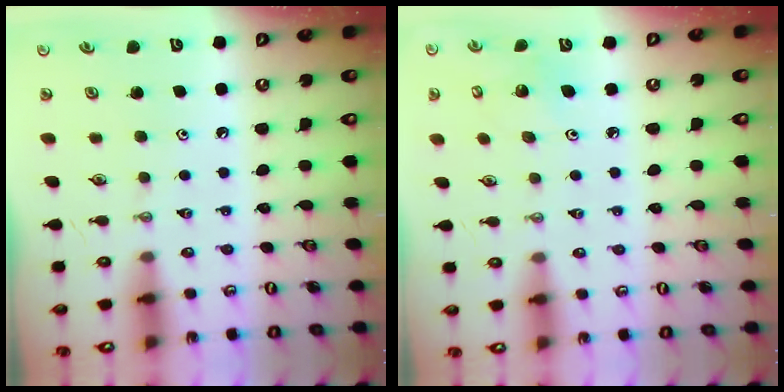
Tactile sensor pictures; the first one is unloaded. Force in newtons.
{"total": 4.1, "press": 3.7, "slide": 1.8}